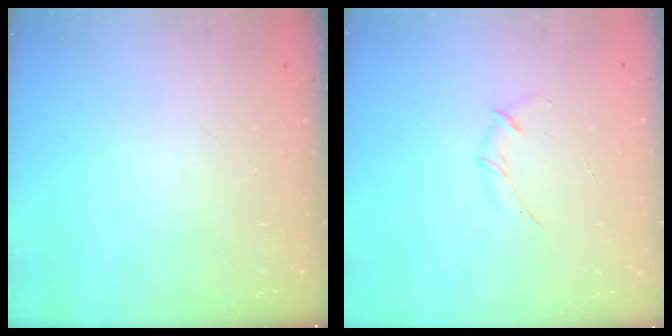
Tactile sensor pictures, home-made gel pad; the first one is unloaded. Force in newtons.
{"total": 3.8, "press": 3.7, "slide": 0.9}